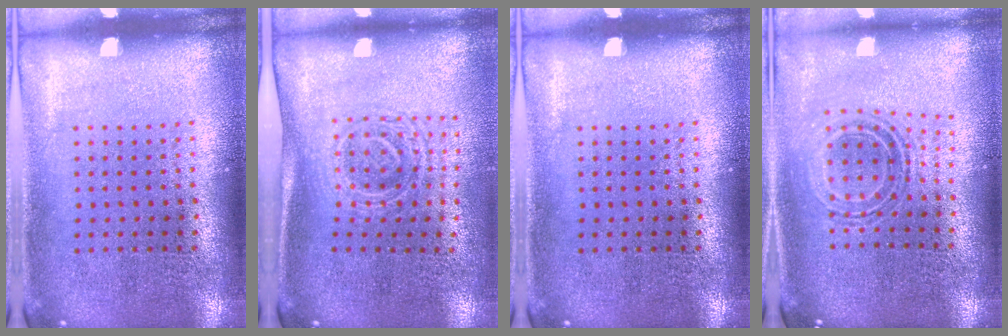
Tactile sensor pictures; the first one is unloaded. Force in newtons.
{"total": 1.7, "press": 1.3, "slide": 1.1}
{"total": 0.0}
{"total": 0.8, "press": 0.8, "slide": 0.1}